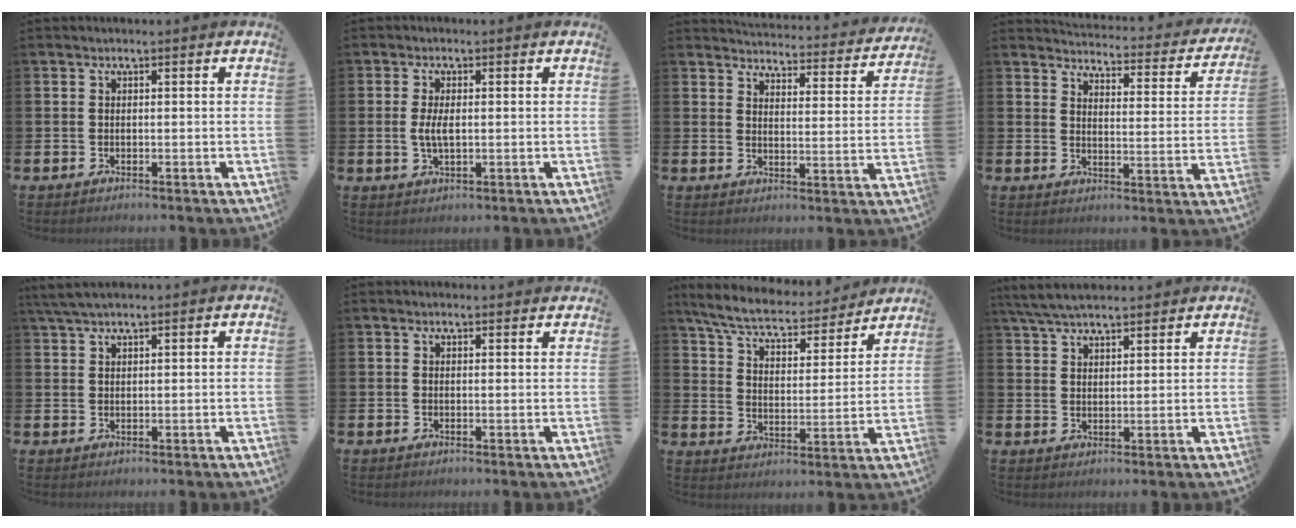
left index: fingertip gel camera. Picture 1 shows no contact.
{"total": 3.1, "force": [0.1, 1.3, 2.8], "torque": [-0.056, -0.001, -0.003]}
{"total": 4.0, "force": [4.0, 0.6, 0.4], "torque": [-0.017, -0.039, 0.064]}
{"total": 3.4, "force": [3.3, 0.6, 0.6], "torque": [-0.020, -0.036, 0.048]}
{"total": 3.2, "force": [2.7, 0.7, 1.6], "torque": [-0.037, 0.002, 0.051]}
{"total": 0.9, "force": [0.9, 0.1, 0.0], "torque": [0.013, -0.004, 0.013]}
{"total": 7.4, "force": [6.8, 1.2, 2.7], "torque": [-0.083, -0.047, 0.115]}
{"total": 5.2, "force": [4.8, 0.9, 1.6], "torque": [-0.044, -0.016, 0.089]}